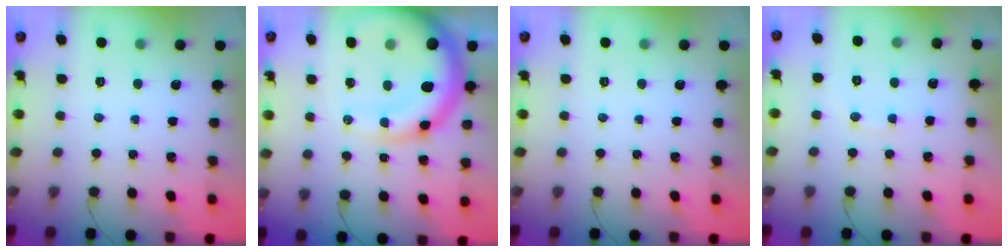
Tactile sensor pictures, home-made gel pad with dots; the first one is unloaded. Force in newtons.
{"total": 19.3, "press": 18.6, "slide": 5.0}
{"total": 0.0}
{"total": 6.2, "press": 6.1, "slide": 1.3}